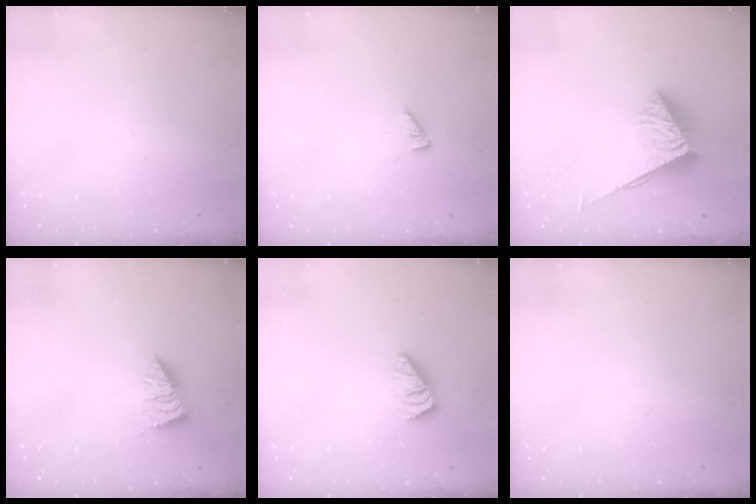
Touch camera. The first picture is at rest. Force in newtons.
{"total": 2.2, "press": 2.1, "slide": 0.4}
{"total": 4.8, "press": 4.7, "slide": 0.6}
{"total": 0.9, "press": 0.9, "slide": 0.1}
{"total": 1.1, "press": 1.0, "slide": 0.3}
{"total": 0.0}